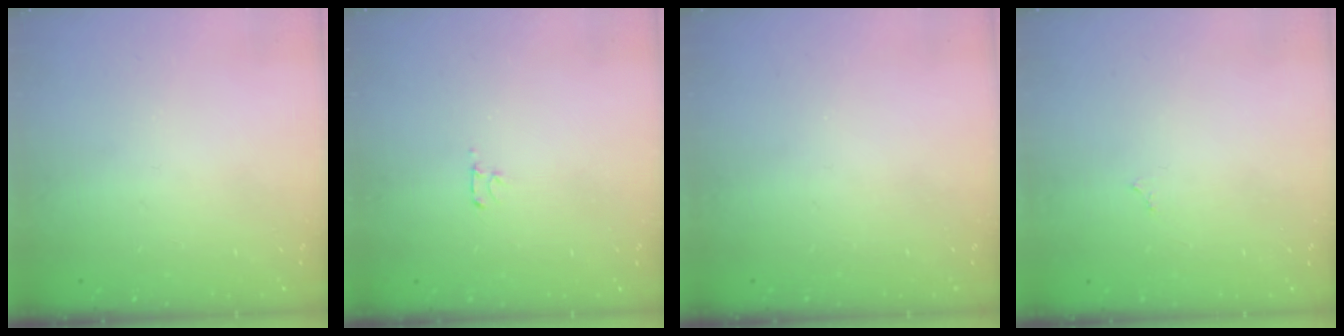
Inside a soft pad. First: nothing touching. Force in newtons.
{"total": 2.5, "press": 2.4, "slide": 0.3}
{"total": 0.0}
{"total": 1.8, "press": 1.8, "slide": 0.3}